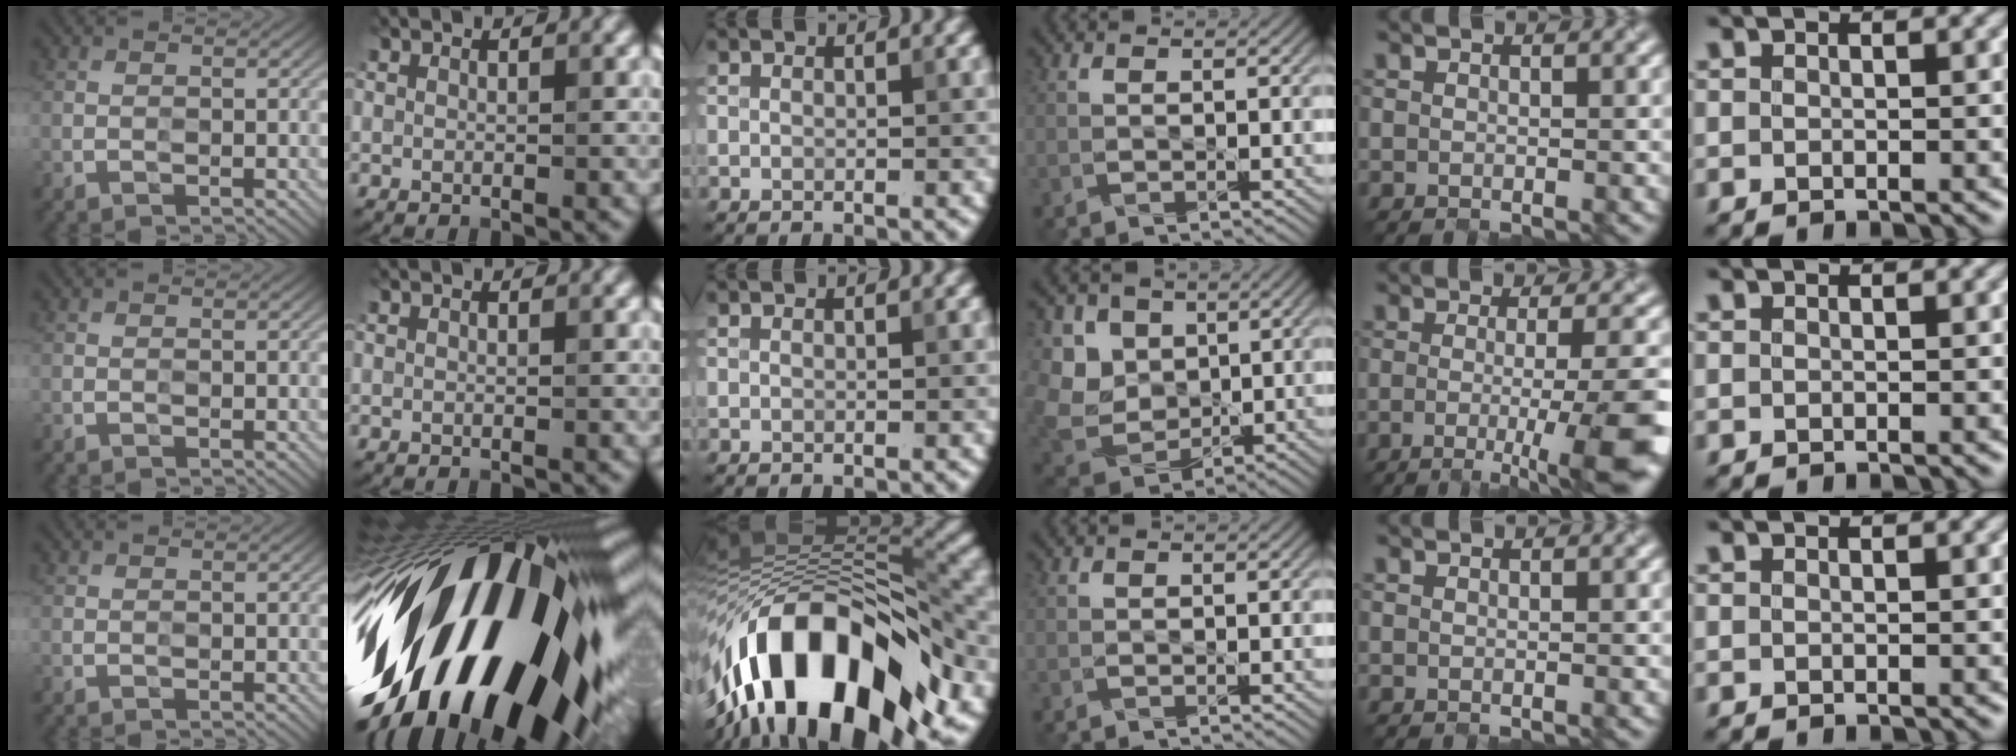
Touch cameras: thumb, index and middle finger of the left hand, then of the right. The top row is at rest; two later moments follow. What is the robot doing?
{"motion": "close", "object": "pencil case"}